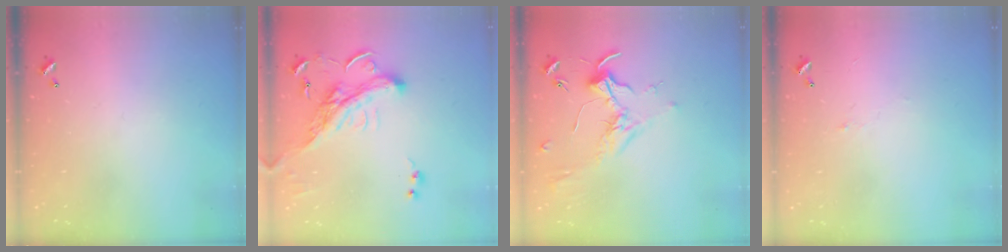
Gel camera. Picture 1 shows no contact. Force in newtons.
{"total": 3.9, "press": 3.7, "slide": 1.3}
{"total": 1.8, "press": 1.6, "slide": 0.7}
{"total": 0.8, "press": 0.6, "slide": 0.6}